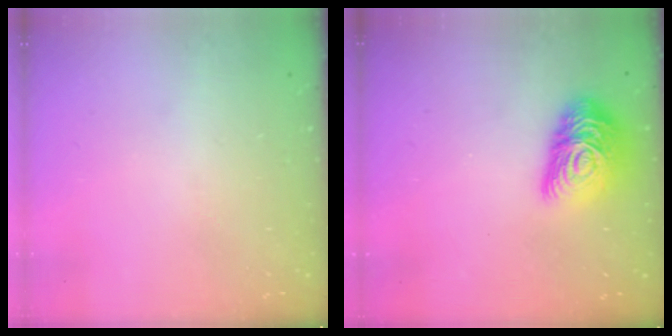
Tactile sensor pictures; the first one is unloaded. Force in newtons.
{"total": 14.7, "press": 14.7, "slide": 0.9}